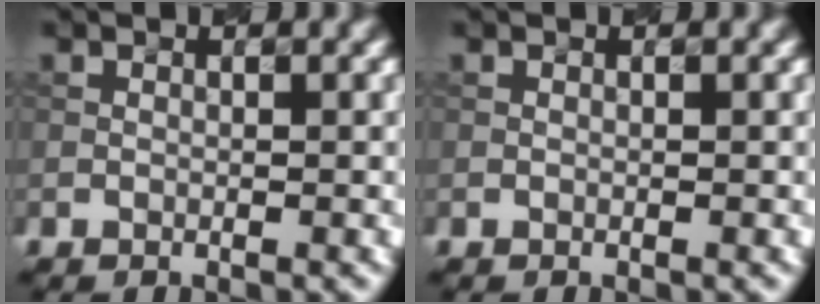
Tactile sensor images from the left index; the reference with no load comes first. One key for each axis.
{"total": 0.0}